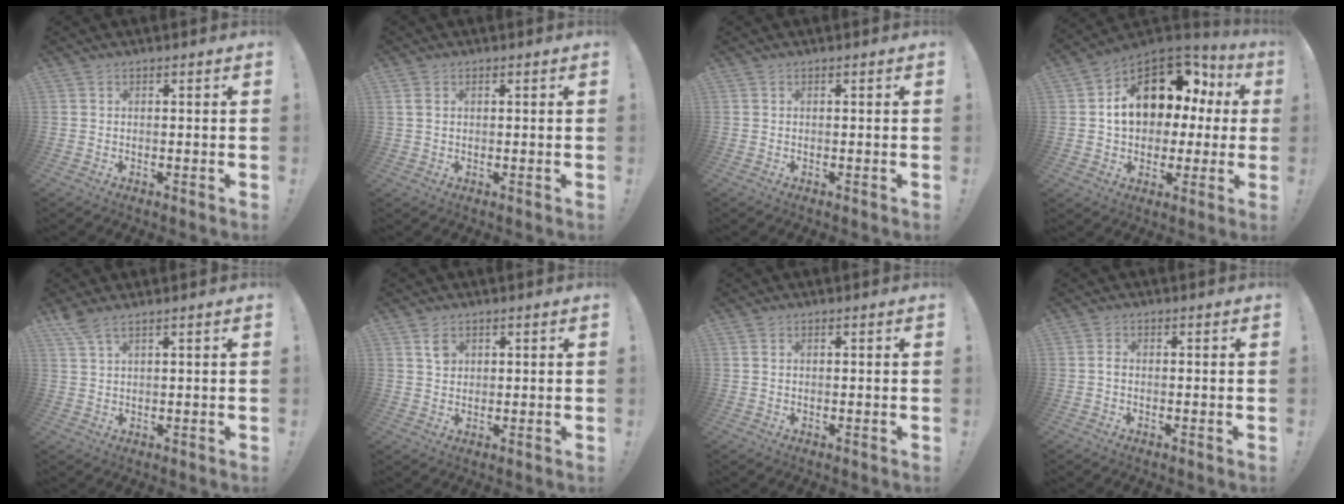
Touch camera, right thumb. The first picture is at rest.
{"total": 1.9, "force": [0.8, 1.1, 1.2], "torque": [-0.017, 0.001, 0.014]}
{"total": 0.0}
{"total": 16.6, "force": [4.9, 11.7, 10.7], "torque": [-0.163, -0.021, 0.102]}
{"total": 4.1, "force": [3.2, 0.5, 2.4], "torque": [-0.052, -0.015, 0.060]}
{"total": 3.2, "force": [1.6, 2.4, 1.3], "torque": [0.002, -0.010, 0.024]}
{"total": 0.8, "force": [0.4, 0.5, 0.5], "torque": [-0.010, 0.002, 0.008]}
{"total": 0.9, "force": [-0.6, 0.5, 0.6], "torque": [-0.015, 0.004, -0.010]}